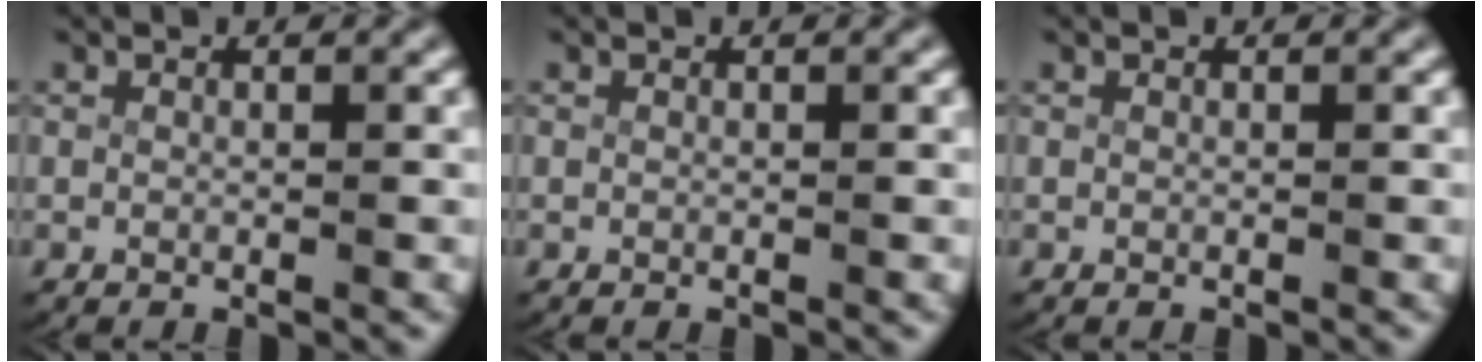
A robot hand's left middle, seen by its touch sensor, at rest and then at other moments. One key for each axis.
{"total": 0.0}
{"total": 0.0}